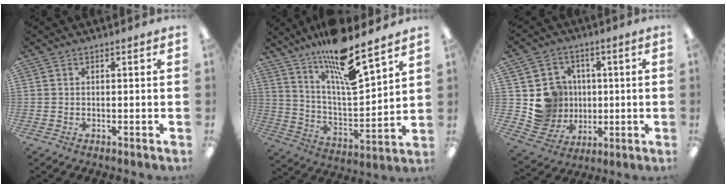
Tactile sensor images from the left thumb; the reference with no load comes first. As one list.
[{"total": 15.6, "force": [12.6, 2.6, 8.8], "torque": [-0.160, -0.089, 0.210]}, {"total": 11.0, "force": [1.4, 10.7, 1.9], "torque": [-0.046, -0.005, 0.044]}]